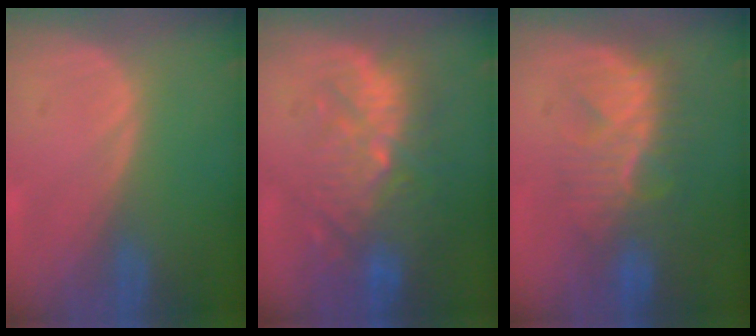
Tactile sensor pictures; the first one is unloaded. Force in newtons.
{"total": 11.1, "press": 9.7, "slide": 5.4}
{"total": 8.1, "press": 8.0, "slide": 1.2}